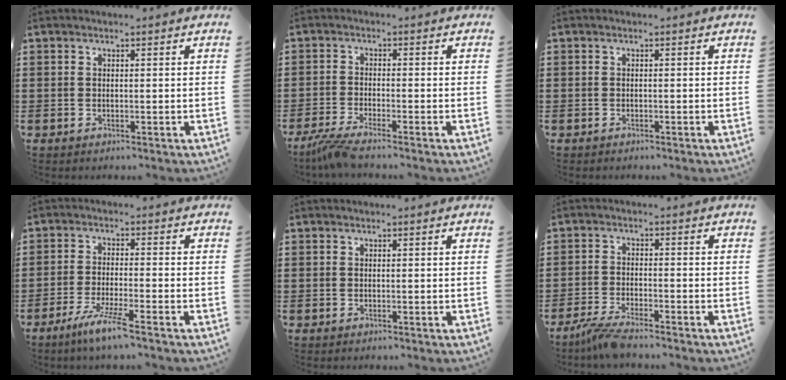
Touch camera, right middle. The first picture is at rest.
{"total": 3.3, "force": [-2.8, -0.3, 1.8], "torque": [-0.060, -0.019, -0.060]}
{"total": 0.5, "force": [-0.5, 0.2, 0.0], "torque": [0.000, 0.002, -0.011]}
{"total": 5.6, "force": [-4.1, -0.1, 3.8], "torque": [-0.080, -0.014, -0.075]}
{"total": 0.0}
{"total": 3.8, "force": [-3.3, 0.0, 1.8], "torque": [-0.052, -0.012, -0.068]}